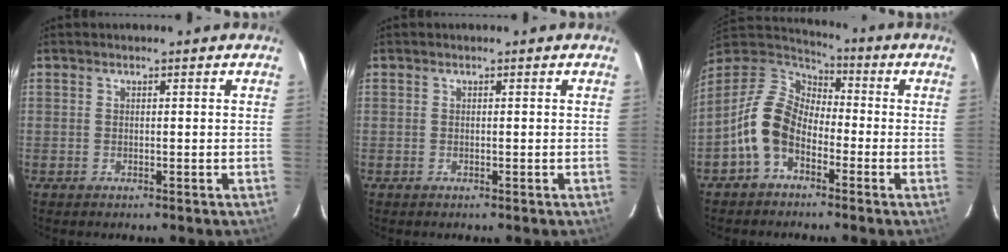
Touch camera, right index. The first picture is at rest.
{"total": 0.0}
{"total": 11.7, "force": [-4.6, 7.9, 7.3], "torque": [-0.155, 0.015, -0.097]}